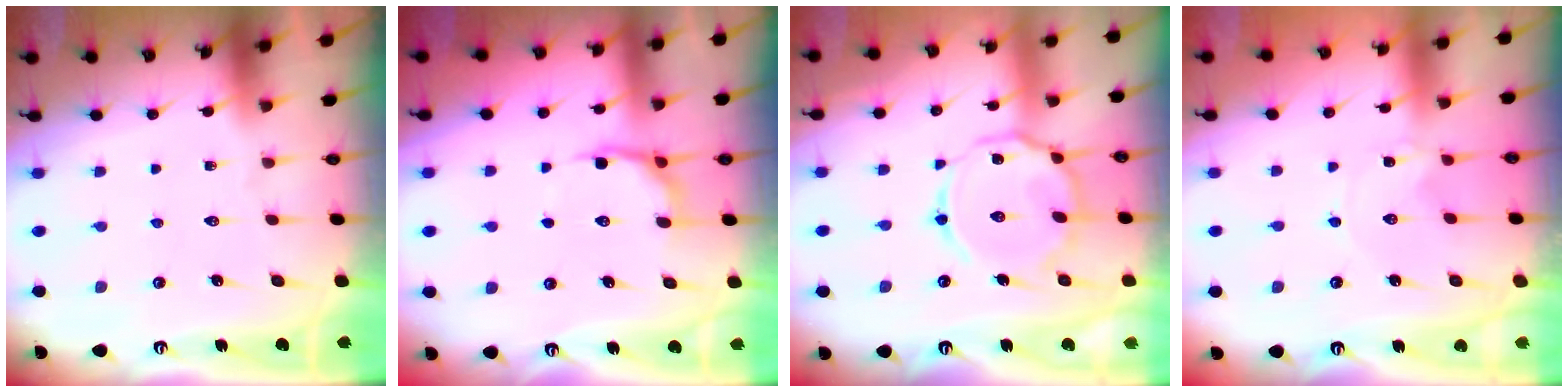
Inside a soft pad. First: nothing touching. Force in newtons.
{"total": 5.4, "press": 4.7, "slide": 2.5}
{"total": 13.9, "press": 13.9, "slide": 1.2}
{"total": 0.0}